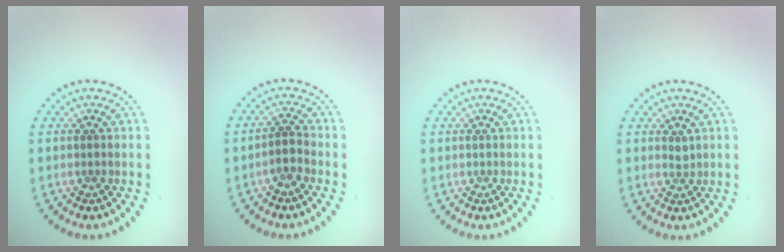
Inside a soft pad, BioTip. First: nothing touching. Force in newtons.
{"total": 1.8, "press": 1.5, "slide": 1.0}
{"total": 0.0}
{"total": 0.8, "press": 0.5, "slide": 0.6}